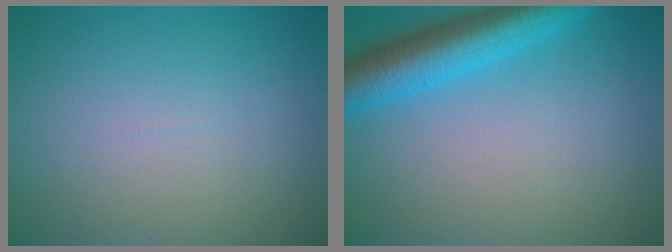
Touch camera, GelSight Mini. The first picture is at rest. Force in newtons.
{"total": 6.3, "press": 6.3, "slide": 0.2}